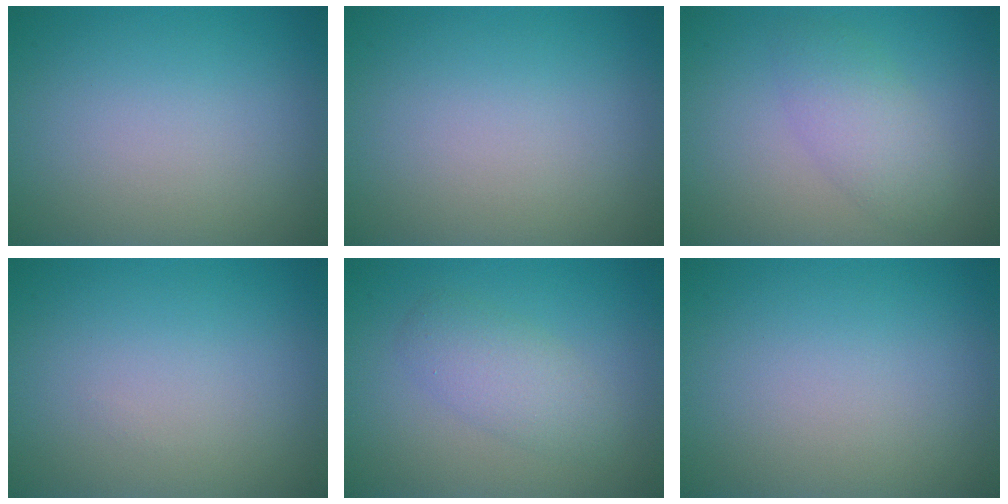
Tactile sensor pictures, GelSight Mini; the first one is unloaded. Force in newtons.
{"total": 0.0}
{"total": 2.9, "press": 2.9, "slide": 0.1}
{"total": 0.0}
{"total": 2.9, "press": 2.9, "slide": 0.0}
{"total": 0.0}